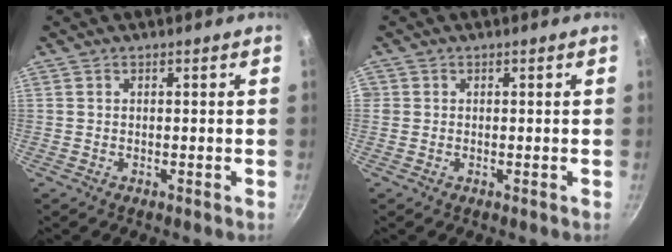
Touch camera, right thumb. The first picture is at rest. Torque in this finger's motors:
{"motor_torque": [-0.12, -0.02, 0.17, 0.28, -0.02]}